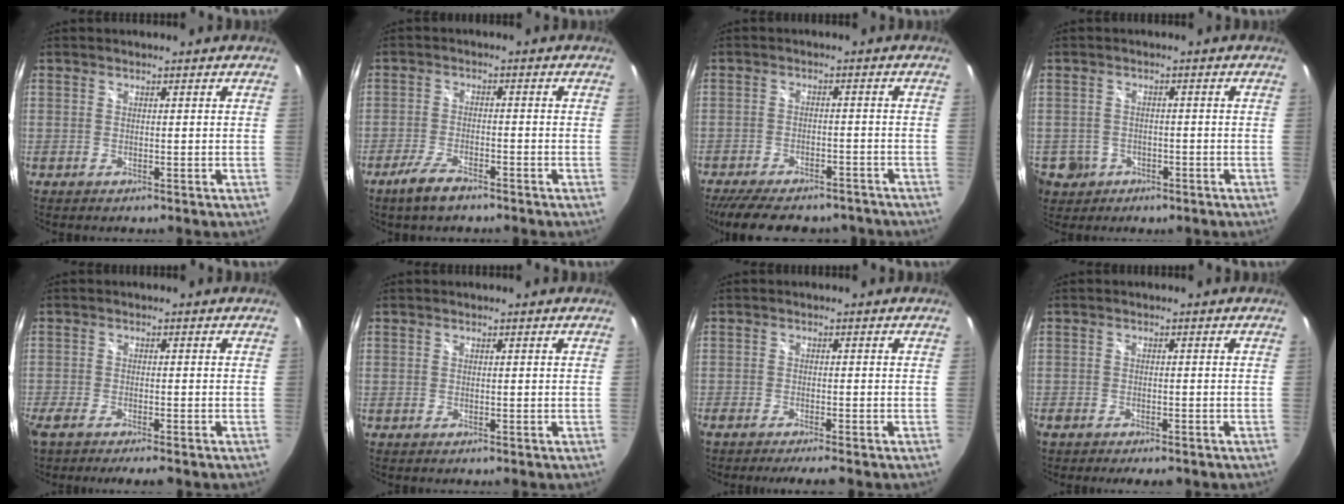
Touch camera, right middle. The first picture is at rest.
{"total": 5.4, "force": [-4.1, 1.4, 3.2], "torque": [-0.085, -0.009, -0.079]}
{"total": 16.9, "force": [-13.7, 6.1, 7.7], "torque": [-0.163, -0.022, -0.189]}
{"total": 7.0, "force": [-2.4, 6.3, 1.9], "torque": [-0.062, 0.008, -0.023]}
{"total": 5.7, "force": [-4.7, 0.9, 3.2], "torque": [-0.082, -0.025, -0.085]}
{"total": 0.0}
{"total": 4.2, "force": [-3.8, 0.0, 1.9], "torque": [-0.047, -0.012, -0.064]}
{"total": 4.8, "force": [-3.8, 1.9, 2.2], "torque": [-0.055, -0.015, -0.060]}